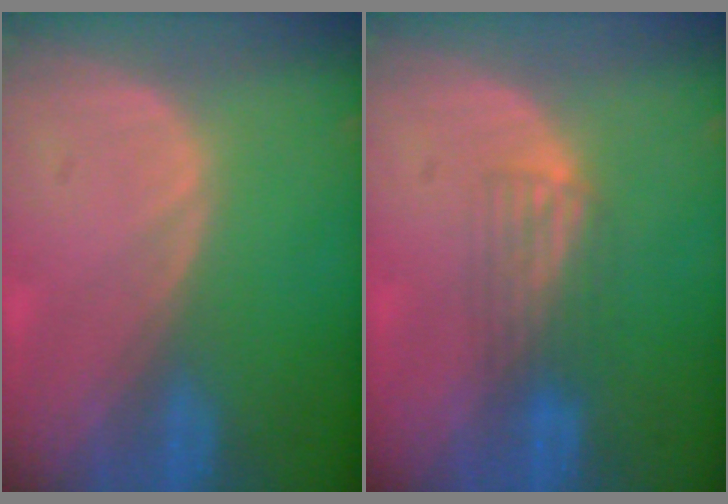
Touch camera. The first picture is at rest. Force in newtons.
{"total": 3.2, "press": 3.0, "slide": 1.2}